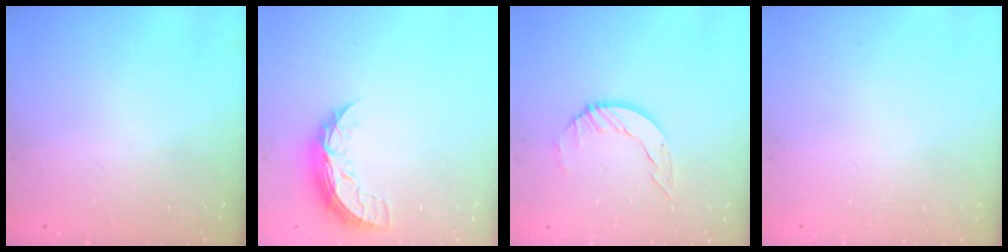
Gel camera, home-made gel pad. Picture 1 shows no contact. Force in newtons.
{"total": 8.8, "press": 8.8, "slide": 0.2}
{"total": 5.2, "press": 5.2, "slide": 0.5}
{"total": 0.0}